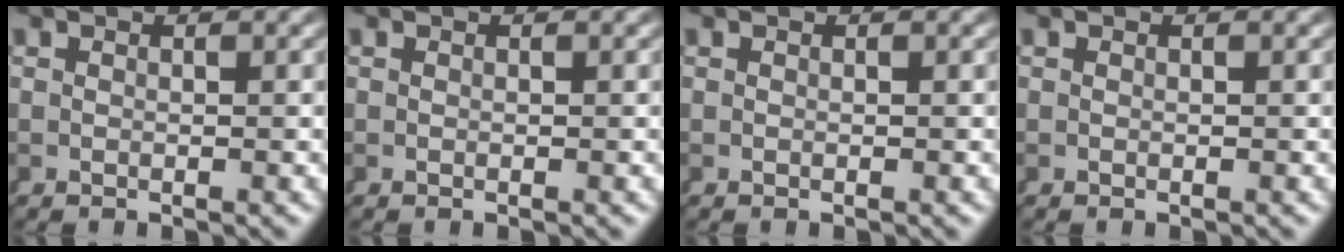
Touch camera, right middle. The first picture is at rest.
{"total": 0.0}
{"total": 0.0}
{"total": 0.0}